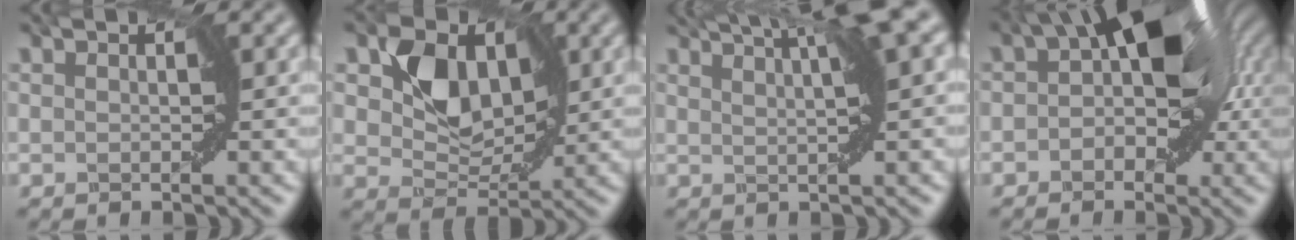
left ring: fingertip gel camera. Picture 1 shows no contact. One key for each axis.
{"total": 4.8, "fx": 1.2, "fy": 3.9, "fz": 2.5, "tx": -0.044, "ty": -0.010, "tz": 0.023}
{"total": 6.5, "fx": 4.2, "fy": 1.2, "fz": 4.9, "tx": -0.039, "ty": 0.027, "tz": 0.051}
{"total": 8.1, "fx": 1.8, "fy": 4.8, "fz": 6.2, "tx": -0.056, "ty": 0.020, "tz": 0.009}